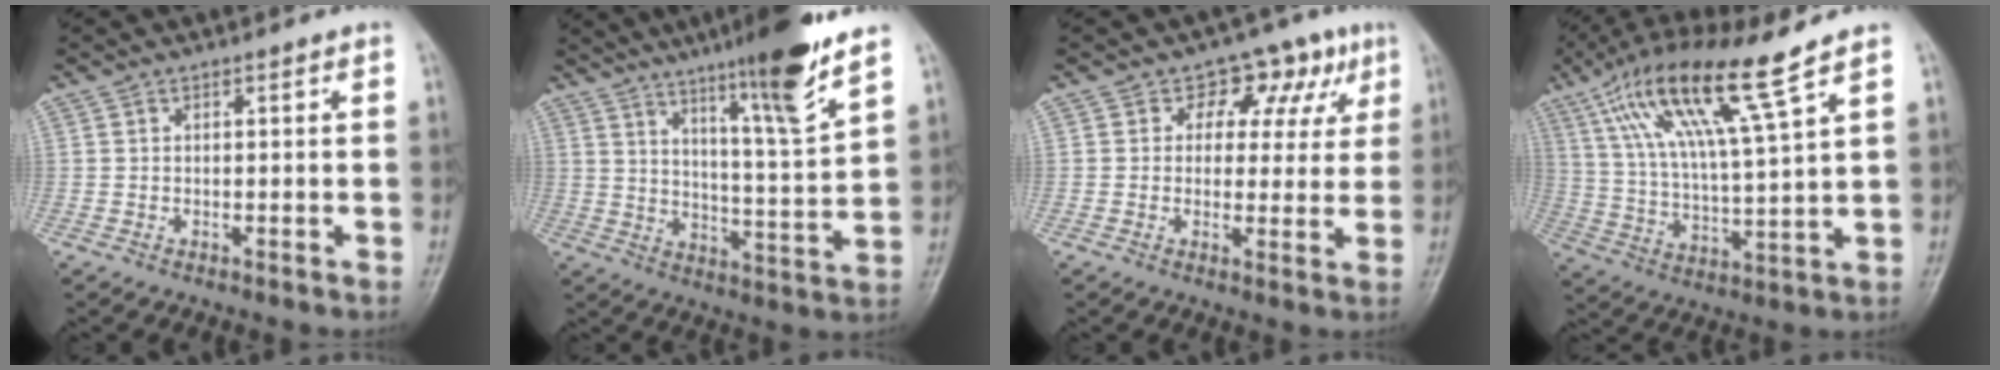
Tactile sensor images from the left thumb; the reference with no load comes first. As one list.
[{"total": 15.2, "force": [10.0, 0.5, 11.5], "torque": [-0.173, -0.060, 0.159]}, {"total": 8.8, "force": [3.9, 6.5, 4.5], "torque": [0.000, -0.003, 0.044]}, {"total": 16.3, "force": [9.6, 1.3, 13.1], "torque": [-0.252, -0.028, 0.184]}]